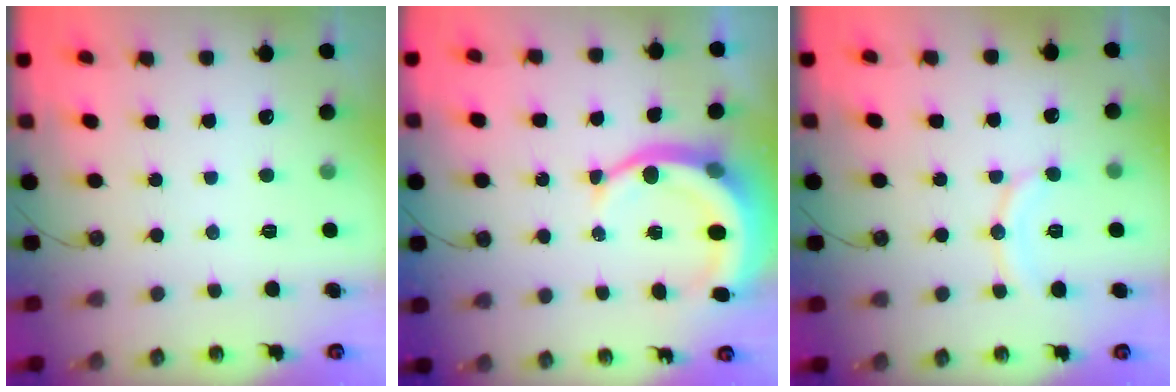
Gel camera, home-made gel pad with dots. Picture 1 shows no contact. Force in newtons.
{"total": 10.0, "press": 9.9, "slide": 1.1}
{"total": 9.7, "press": 9.7, "slide": 1.1}